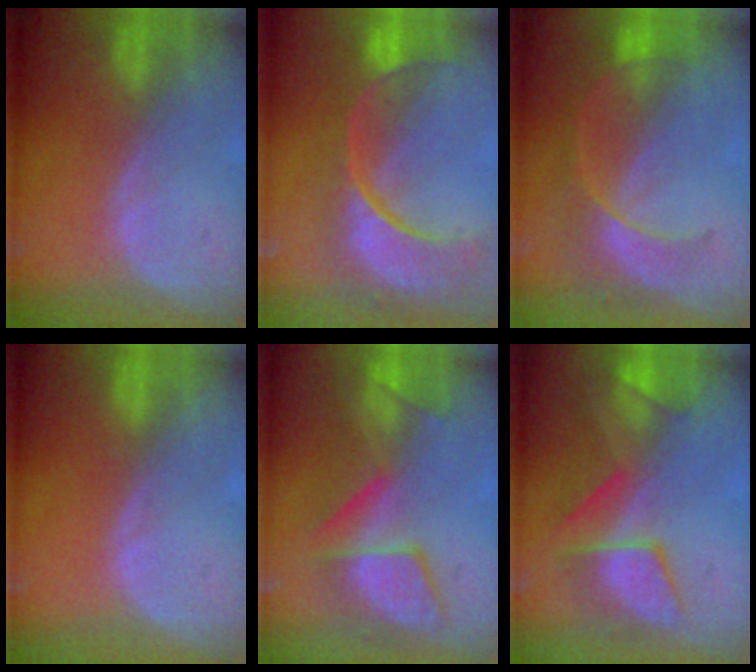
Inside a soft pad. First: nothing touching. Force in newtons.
{"total": 13.8, "press": 11.0, "slide": 8.5}
{"total": 7.9, "press": 6.9, "slide": 3.9}
{"total": 0.0}
{"total": 9.1, "press": 9.0, "slide": 1.2}
{"total": 8.0, "press": 7.9, "slide": 1.6}